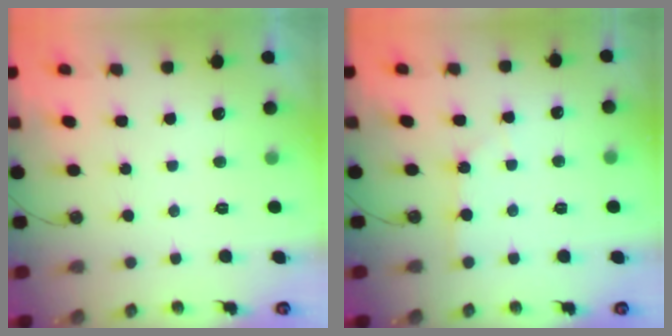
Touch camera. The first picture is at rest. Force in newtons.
{"total": 1.6, "press": 1.6, "slide": 0.3}